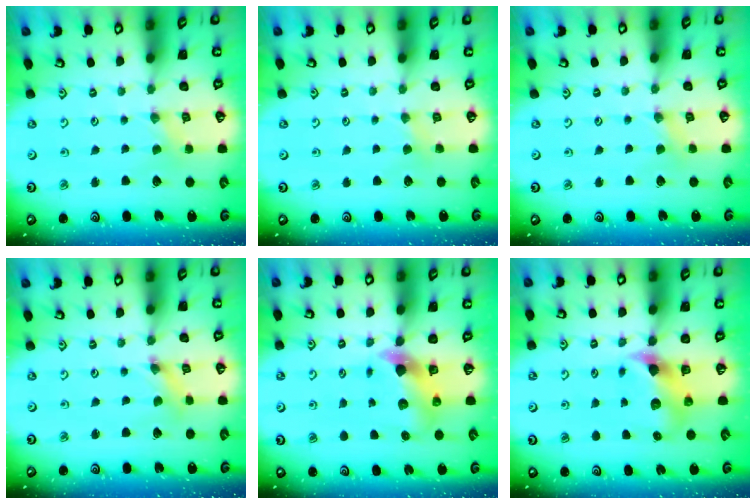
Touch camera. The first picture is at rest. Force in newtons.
{"total": 2.1, "press": 2.1, "slide": 0.3}
{"total": 2.5, "press": 2.4, "slide": 0.4}
{"total": 1.6, "press": 1.6, "slide": 0.3}
{"total": 7.2, "press": 7.1, "slide": 1.0}
{"total": 8.0, "press": 7.9, "slide": 1.1}